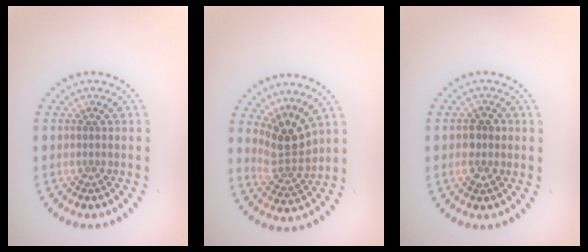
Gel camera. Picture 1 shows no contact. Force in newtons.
{"total": 3.4, "press": 2.7, "slide": 2.1}
{"total": 2.0, "press": 2.0, "slide": 0.1}